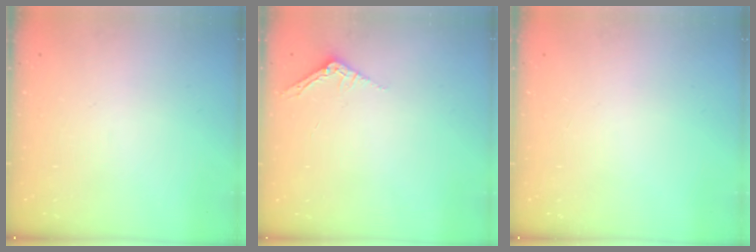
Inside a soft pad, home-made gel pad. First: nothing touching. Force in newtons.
{"total": 2.5, "press": 2.5, "slide": 0.2}
{"total": 0.0}